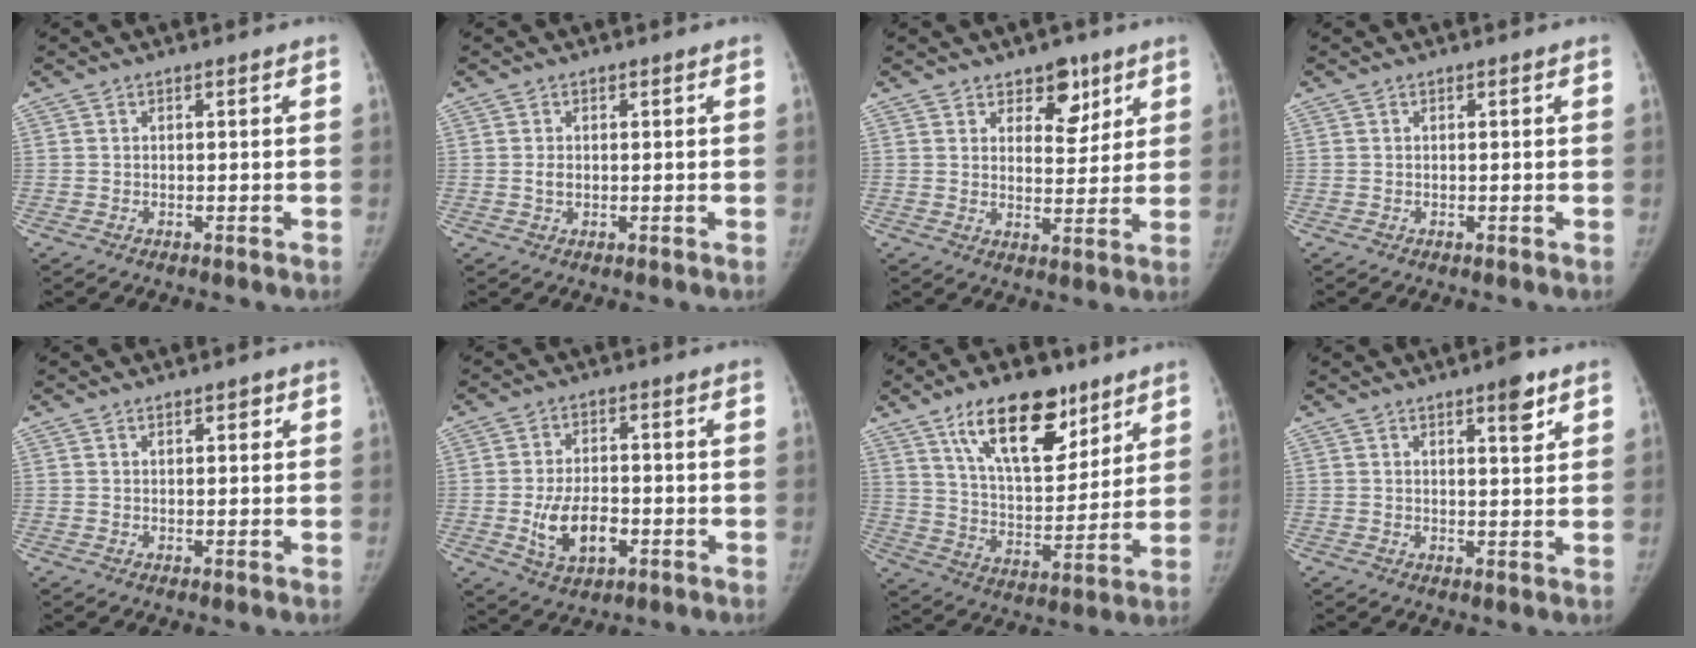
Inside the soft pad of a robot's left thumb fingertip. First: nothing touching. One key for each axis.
{"total": 1.5, "fx": 0.1, "fy": 1.1, "fz": 1.0, "tx": -0.015, "ty": 0.000, "tz": 0.003}
{"total": 7.2, "fx": 4.4, "fy": 4.3, "fz": 3.6, "tx": -0.014, "ty": -0.027, "tz": 0.066}
{"total": 0.0}
{"total": 1.4, "fx": 0.9, "fy": 0.7, "fz": 0.8, "tx": -0.003, "ty": -0.002, "tz": 0.010}
{"total": 9.0, "fx": -2.3, "fy": 5.4, "fz": 6.8, "tx": -0.109, "ty": 0.008, "tz": -0.033}
{"total": 18.6, "fx": 11.2, "fy": 8.6, "fz": 12.1, "tx": -0.148, "ty": -0.057, "tz": 0.194}
{"total": 4.5, "fx": 2.8, "fy": 1.2, "fz": 3.4, "tx": -0.039, "ty": -0.016, "tz": 0.037}